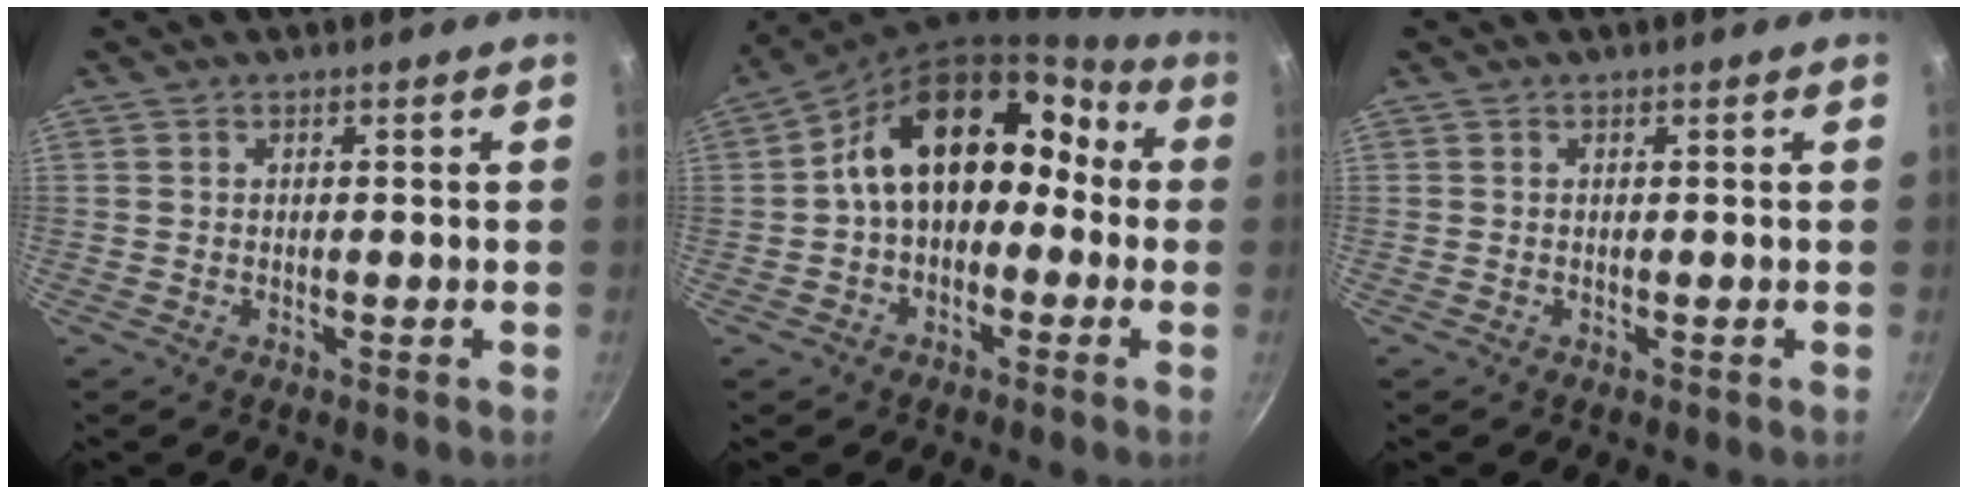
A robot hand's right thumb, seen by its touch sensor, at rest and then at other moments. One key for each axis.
{"total": 16.7, "fx": 0.1, "fy": 11.2, "fz": 12.4, "tx": -0.161, "ty": 0.058, "tz": -0.014}
{"total": 0.0}